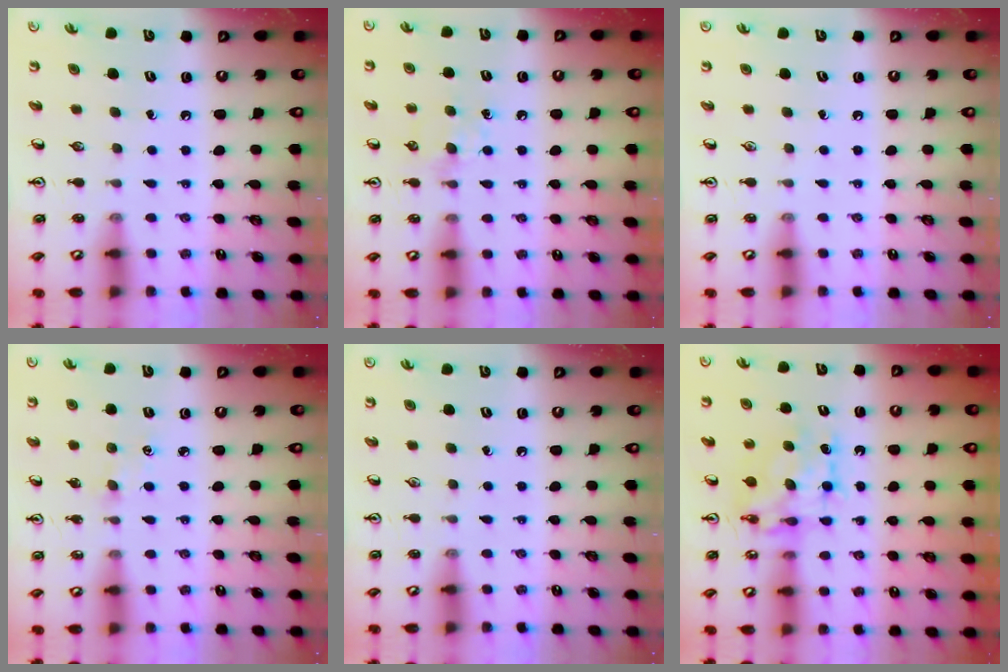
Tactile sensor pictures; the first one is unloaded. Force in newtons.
{"total": 5.3, "press": 5.3, "slide": 0.8}
{"total": 0.0}
{"total": 2.5, "press": 2.5, "slide": 0.2}
{"total": 0.0}
{"total": 9.8, "press": 9.8, "slide": 0.6}